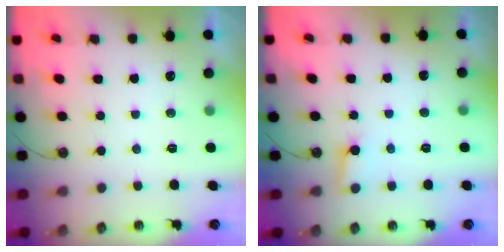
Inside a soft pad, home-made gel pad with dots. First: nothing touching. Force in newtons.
{"total": 4.6, "press": 4.6, "slide": 0.4}